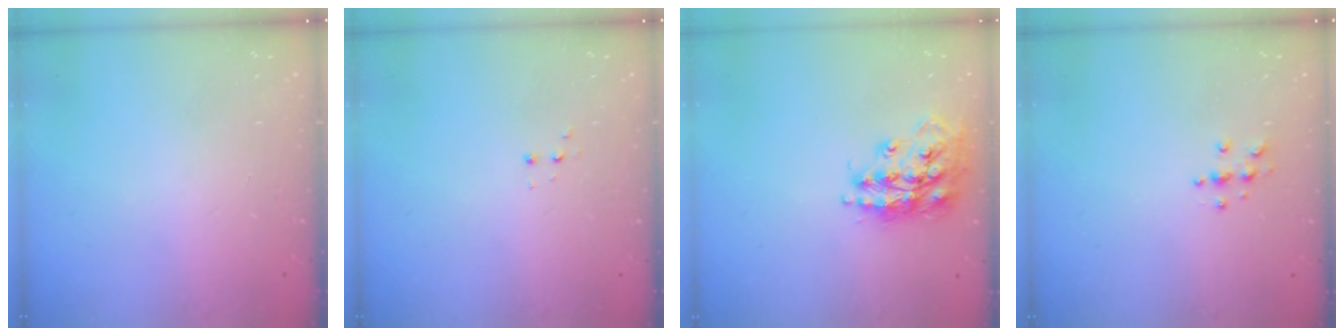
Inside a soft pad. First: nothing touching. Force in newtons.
{"total": 2.8, "press": 2.8, "slide": 0.5}
{"total": 17.1, "press": 17.0, "slide": 1.5}
{"total": 4.6, "press": 4.5, "slide": 0.6}